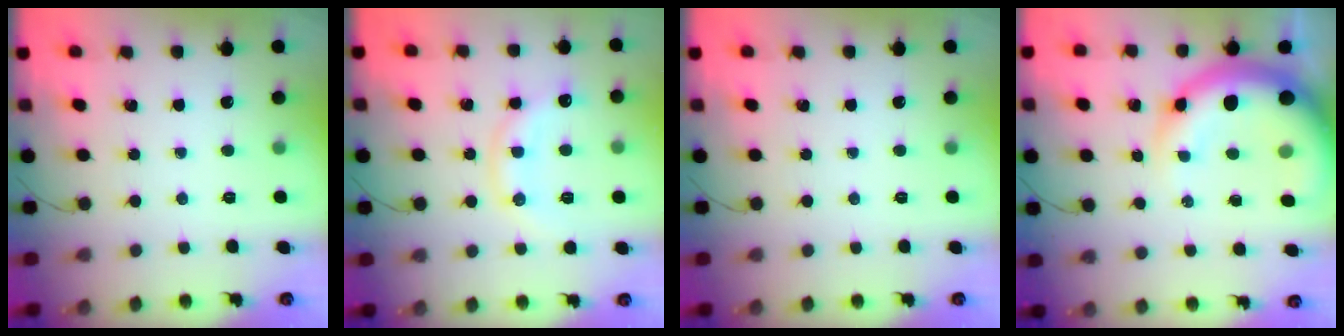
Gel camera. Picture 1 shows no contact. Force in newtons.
{"total": 11.9, "press": 11.9, "slide": 0.7}
{"total": 0.0}
{"total": 13.0, "press": 12.5, "slide": 3.6}